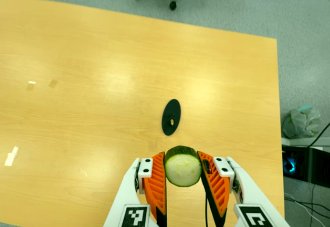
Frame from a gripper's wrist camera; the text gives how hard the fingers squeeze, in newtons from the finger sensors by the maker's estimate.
{"total": 13.5, "left": 13.9, "right": 13.1}